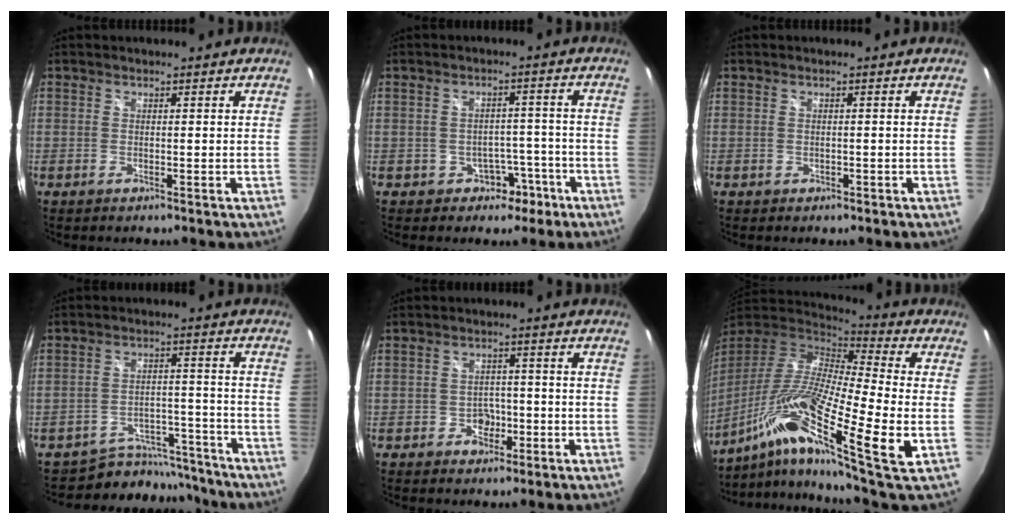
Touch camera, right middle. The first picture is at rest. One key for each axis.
{"total": 5.1, "fx": -2.9, "fy": 3.9, "fz": 1.3, "tx": -0.031, "ty": 0.022, "tz": -0.026}
{"total": 0.9, "fx": -0.4, "fy": 0.8, "fz": 0.2, "tx": -0.002, "ty": -0.002, "tz": -0.003}
{"total": 11.2, "fx": -10.3, "fy": 4.3, "fz": 0.8, "tx": -0.027, "ty": 0.026, "tz": -0.144}
{"total": 3.3, "fx": -1.5, "fy": 2.8, "fz": 0.9, "tx": -0.020, "ty": 0.008, "tz": -0.018}
{"total": 23.7, "fx": -9.1, "fy": 2.6, "fz": 21.7, "tx": -0.370, "ty": -0.053, "tz": -0.183}